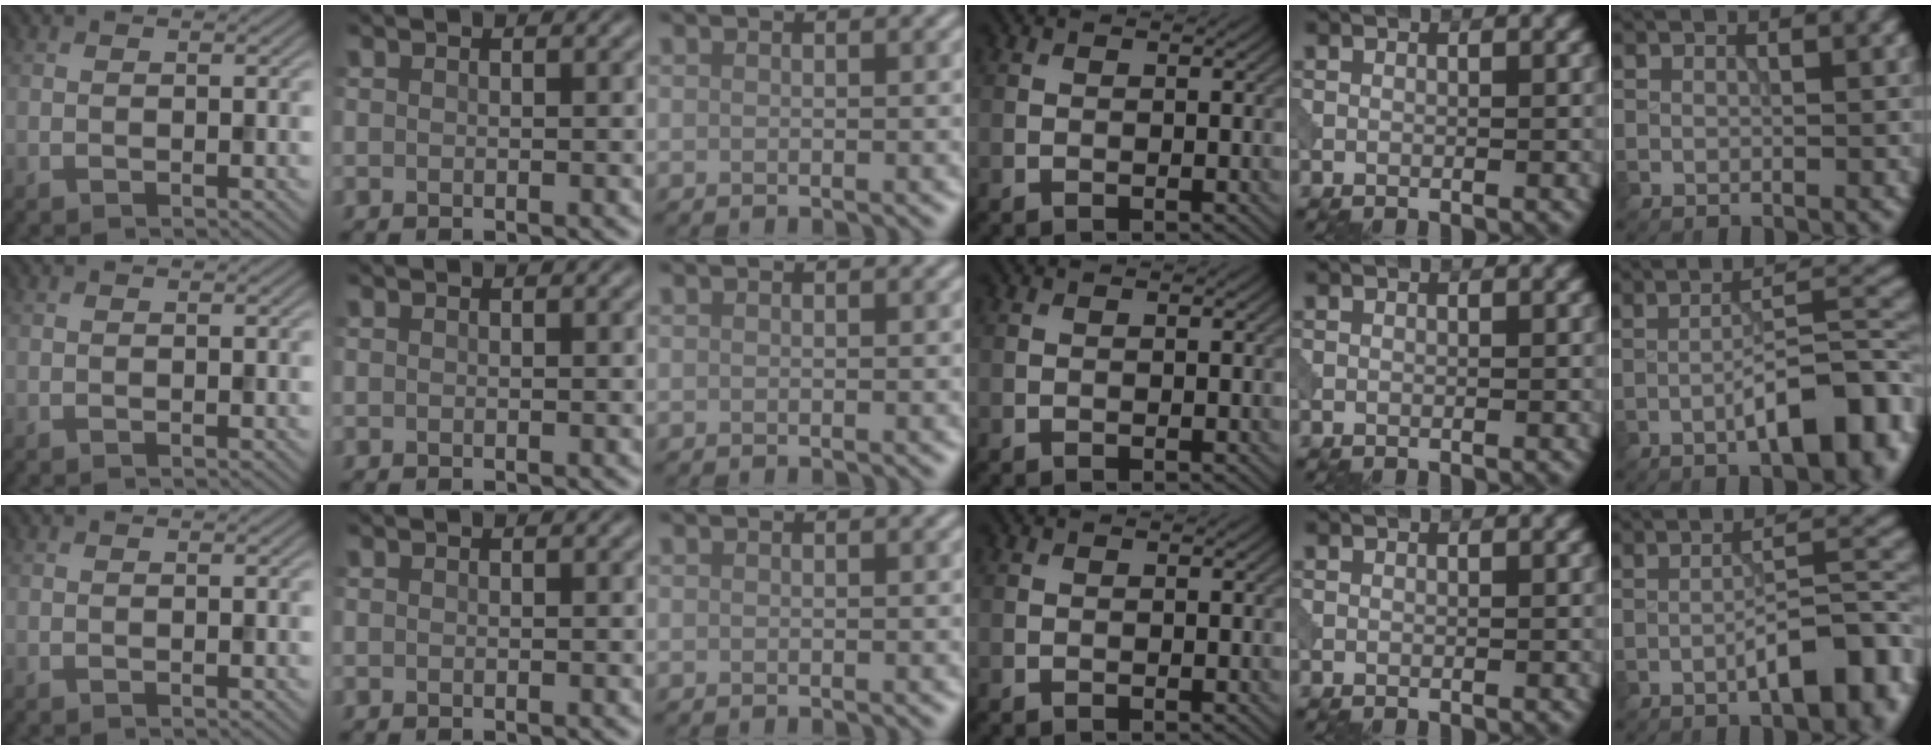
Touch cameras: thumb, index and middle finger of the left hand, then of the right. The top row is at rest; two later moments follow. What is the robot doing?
{"motion": "pour", "object": "beaker"}